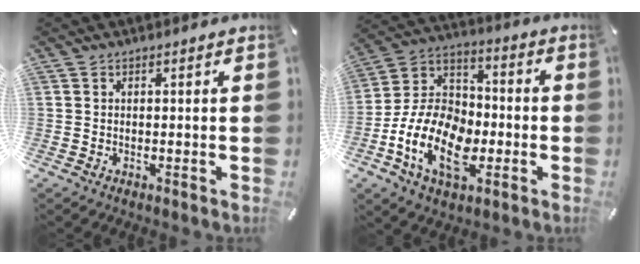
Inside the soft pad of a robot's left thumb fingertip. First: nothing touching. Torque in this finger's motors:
{"motor_torque": [0.01, 1.96, 2.09, 0.68, 0.65]}